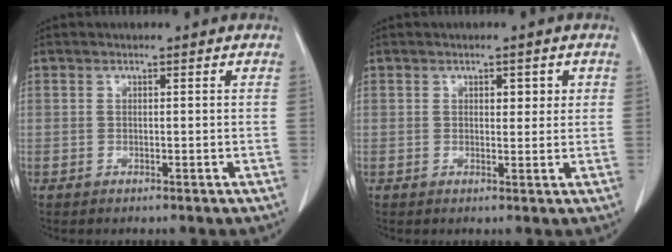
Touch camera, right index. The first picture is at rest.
{"total": 2.4, "force": [0.8, 1.3, 1.8], "torque": [-0.020, 0.001, 0.010]}